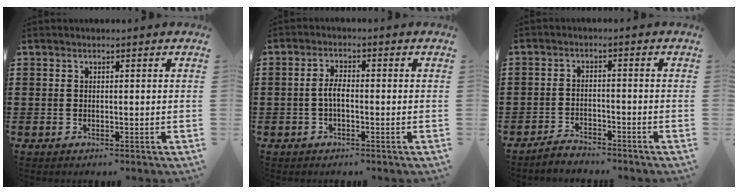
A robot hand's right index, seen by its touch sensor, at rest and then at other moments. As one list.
[{"total": 2.7, "force": [-0.8, 0.9, 2.4], "torque": [-0.060, -0.003, -0.021]}, {"total": 2.8, "force": [-2.8, 0.3, 0.0], "torque": [-0.008, 0.004, -0.058]}]